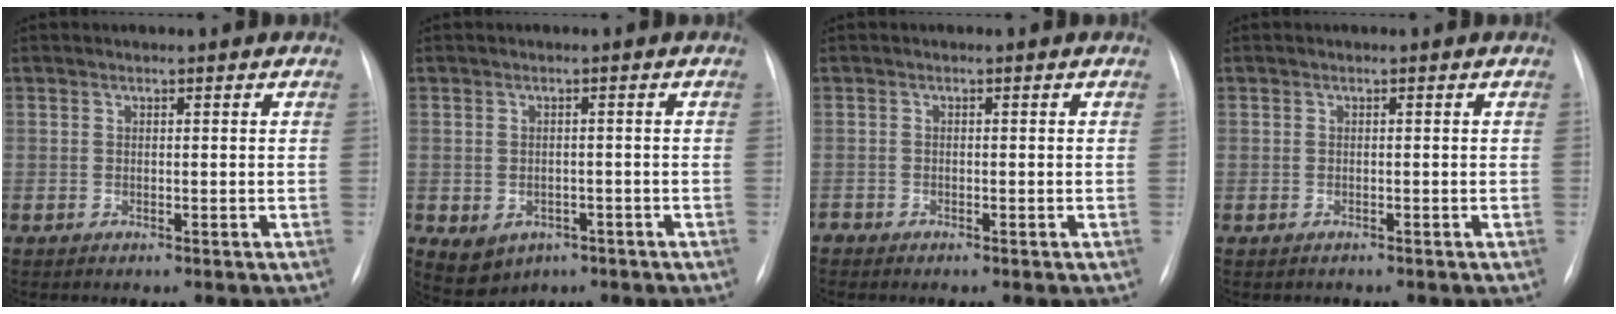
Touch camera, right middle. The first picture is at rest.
{"total": 5.0, "force": [-2.2, 4.1, 1.9], "torque": [-0.038, 0.005, -0.012]}
{"total": 0.7, "force": [-0.6, 0.3, 0.2], "torque": [-0.007, -0.002, -0.010]}
{"total": 0.7, "force": [-0.5, 0.6, -0.1], "torque": [-0.007, 0.002, -0.009]}